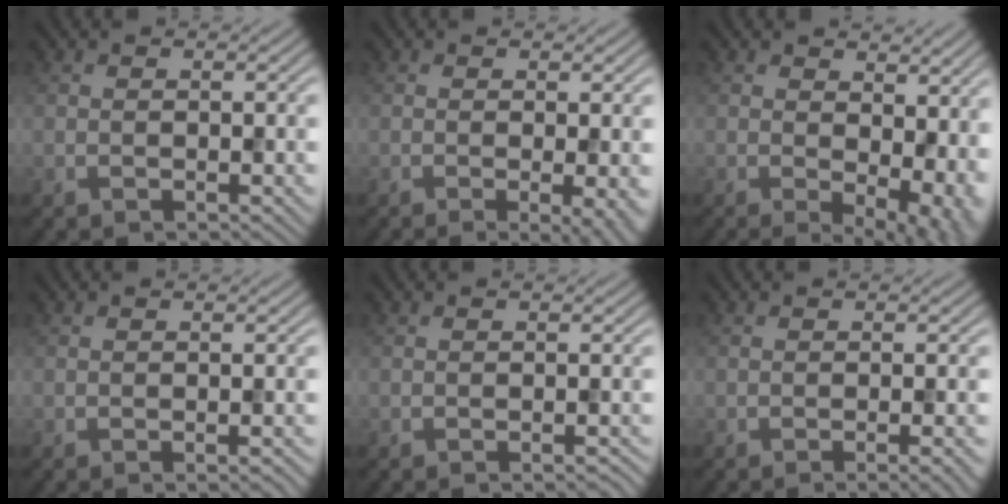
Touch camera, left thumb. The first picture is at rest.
{"total": 4.1, "force": [-0.9, 1.0, 3.8], "torque": [-0.051, -0.009, -0.012]}
{"total": 9.3, "force": [0.9, 5.3, 7.6], "torque": [-0.110, -0.020, 0.037]}
{"total": 1.0, "force": [-0.5, 0.1, 0.8], "torque": [-0.007, 0.002, -0.013]}
{"total": 1.1, "force": [-0.9, 0.2, 0.7], "torque": [0.001, 0.002, -0.016]}
{"total": 2.9, "force": [-1.1, 0.6, 2.6], "torque": [-0.028, 0.002, -0.023]}